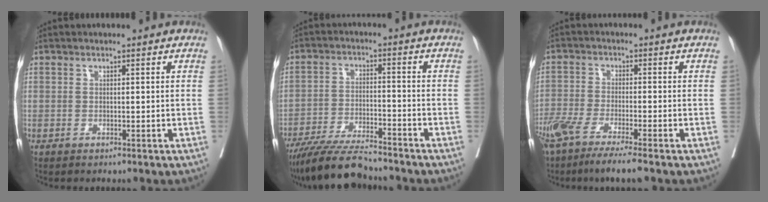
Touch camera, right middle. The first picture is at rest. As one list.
[{"total": 10.8, "force": [-9.7, 0.9, 4.6], "torque": [-0.076, -0.020, -0.173]}, {"total": 10.4, "force": [-7.9, 0.3, 6.9], "torque": [-0.115, -0.026, -0.132]}]